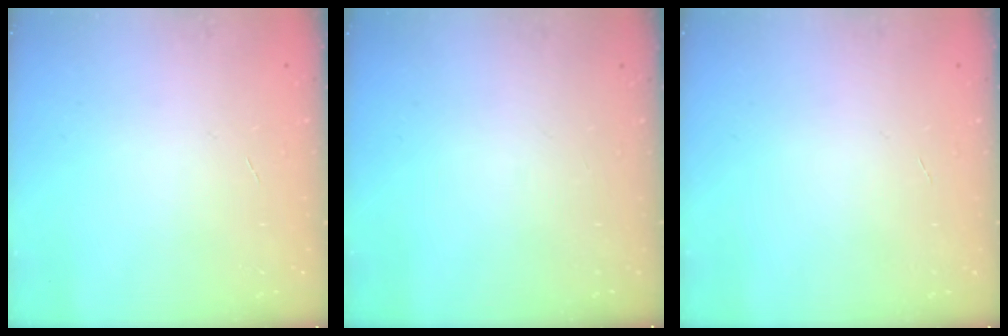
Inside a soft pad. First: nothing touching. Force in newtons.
{"total": 0.0}
{"total": 0.0}